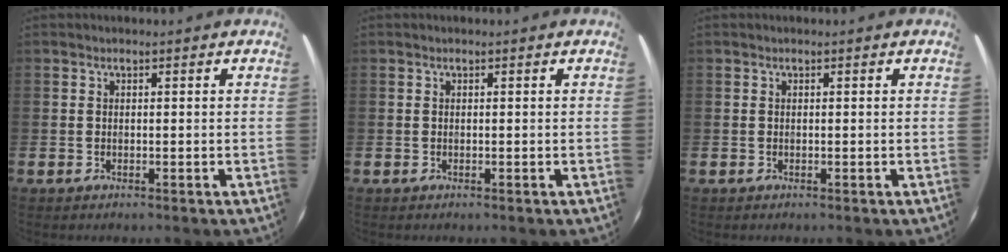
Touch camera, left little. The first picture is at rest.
{"total": 0.0}
{"total": 0.0}